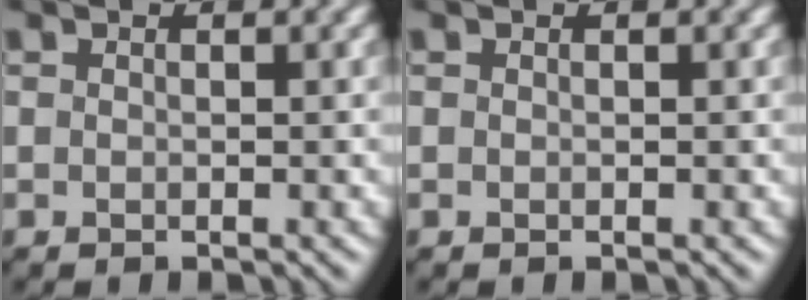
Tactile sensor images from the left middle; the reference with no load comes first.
{"total": 0.0}